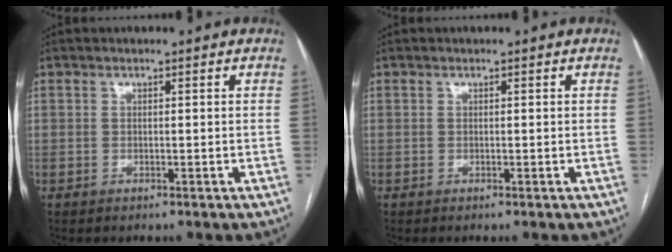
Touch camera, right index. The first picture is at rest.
{"total": 0.0}